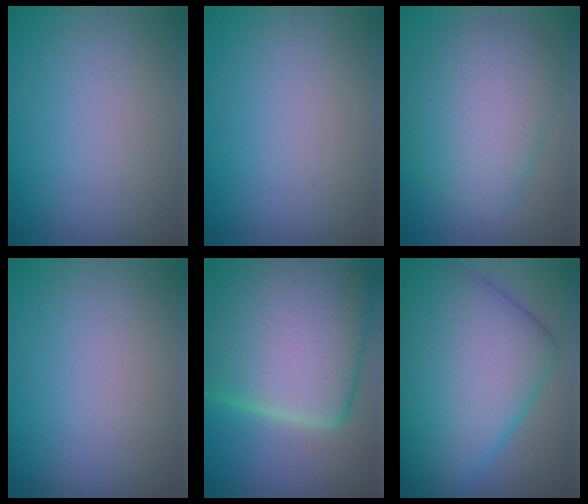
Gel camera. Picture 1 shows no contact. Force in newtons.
{"total": 0.0}
{"total": 7.0, "press": 7.0, "slide": 0.2}
{"total": 0.0}
{"total": 19.9, "press": 19.8, "slide": 1.3}
{"total": 15.2, "press": 15.2, "slide": 0.1}